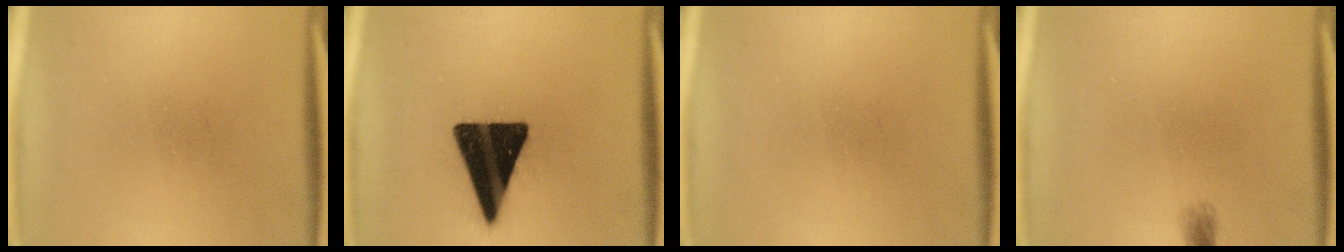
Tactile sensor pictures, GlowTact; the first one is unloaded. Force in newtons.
{"total": 17.9}
{"total": 0.0}
{"total": 1.4}